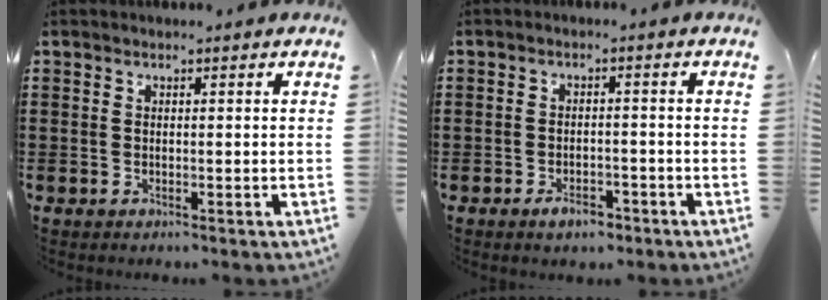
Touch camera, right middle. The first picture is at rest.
{"total": 3.0, "force": [-2.3, 1.3, 1.3], "torque": [-0.023, 0.004, -0.045]}